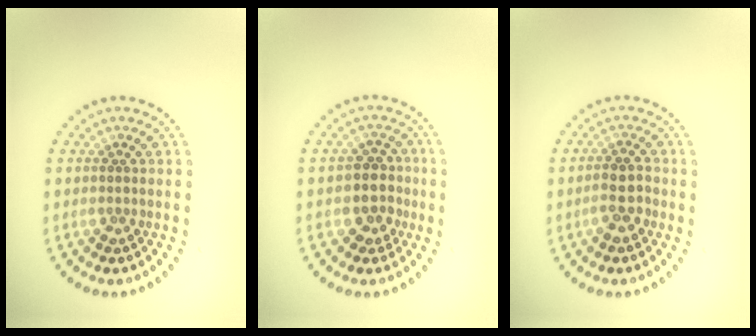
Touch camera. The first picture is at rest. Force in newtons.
{"total": 3.2, "press": 2.9, "slide": 1.4}
{"total": 2.6, "press": 2.4, "slide": 0.9}